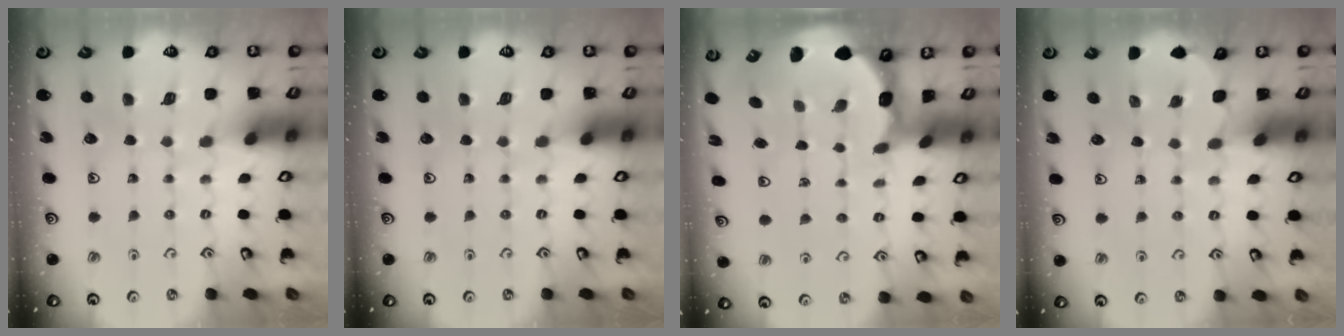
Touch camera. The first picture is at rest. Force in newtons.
{"total": 0.0}
{"total": 2.5, "press": 2.4, "slide": 0.9}
{"total": 2.1, "press": 2.1, "slide": 0.2}